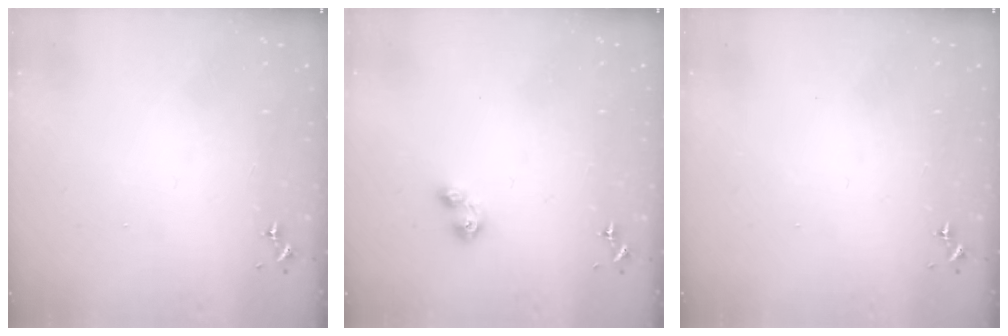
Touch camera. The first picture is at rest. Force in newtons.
{"total": 5.9, "press": 5.8, "slide": 1.0}
{"total": 0.0}